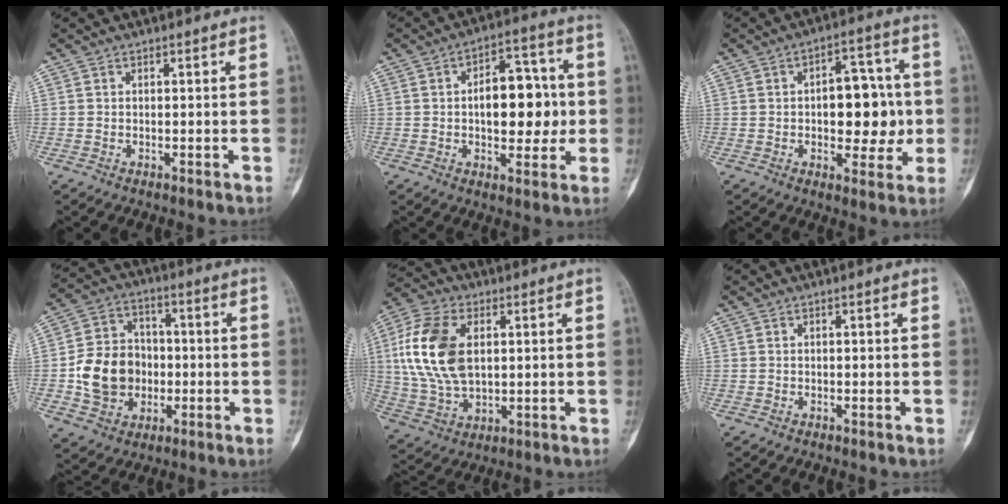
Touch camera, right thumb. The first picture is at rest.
{"total": 13.0, "force": [0.1, 7.4, 10.7], "torque": [-0.115, 0.020, 0.000]}
{"total": 12.9, "force": [-0.5, 7.4, 10.6], "torque": [-0.101, 0.022, -0.004]}
{"total": 13.9, "force": [-1.9, 11.5, 7.5], "torque": [-0.106, 0.023, -0.033]}
{"total": 16.0, "force": [2.6, 9.9, 12.3], "torque": [-0.250, 0.002, 0.052]}
{"total": 0.0}